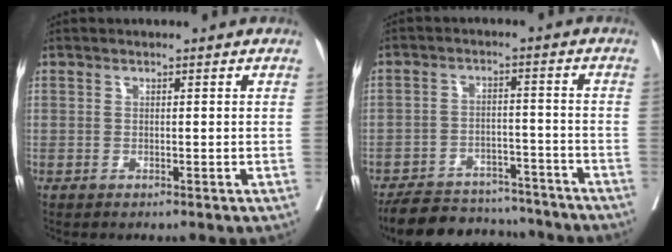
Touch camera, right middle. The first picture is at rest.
{"total": 13.0, "force": [-11.8, 4.3, 3.1], "torque": [-0.045, 0.012, -0.167]}